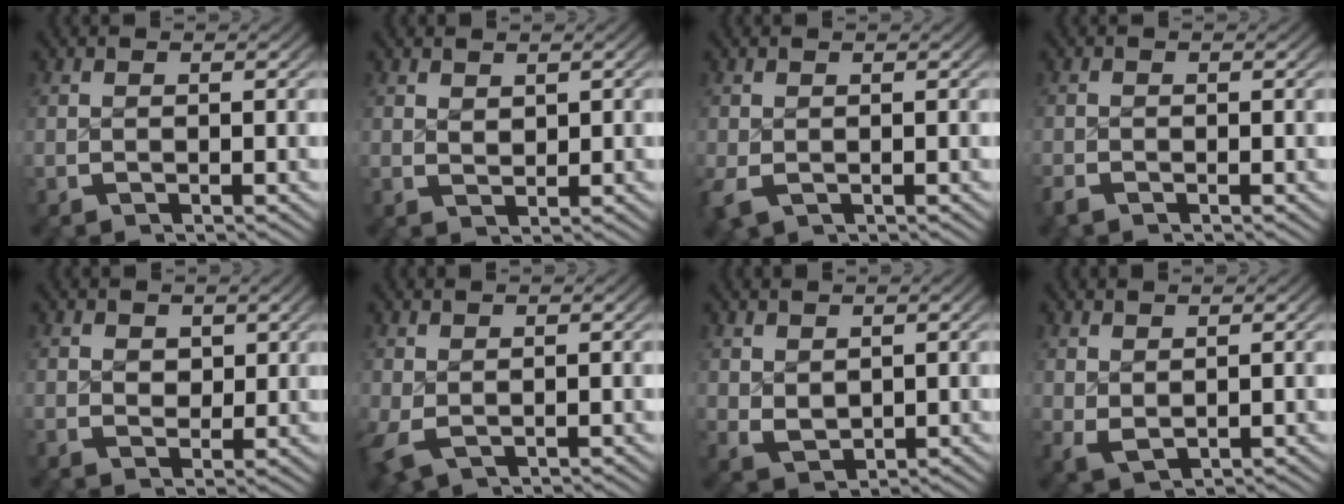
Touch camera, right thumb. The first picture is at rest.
{"total": 1.1, "force": [1.0, 0.4, 0.3], "torque": [0.003, -0.004, 0.026]}
{"total": 1.4, "force": [-0.5, 1.0, 0.8], "torque": [-0.020, -0.009, -0.001]}
{"total": 1.0, "force": [-1.0, 0.4, 0.1], "torque": [-0.002, -0.004, -0.022]}
{"total": 1.8, "force": [1.1, 1.2, 0.7], "torque": [-0.008, -0.019, 0.030]}
{"total": 1.4, "force": [-0.1, 0.9, 1.1], "torque": [-0.022, -0.007, 0.009]}
{"total": 2.5, "force": [0.6, 1.9, 1.6], "torque": [-0.028, -0.015, 0.027]}
{"total": 2.2, "force": [0.5, 1.5, 1.5], "torque": [-0.028, -0.013, 0.024]}